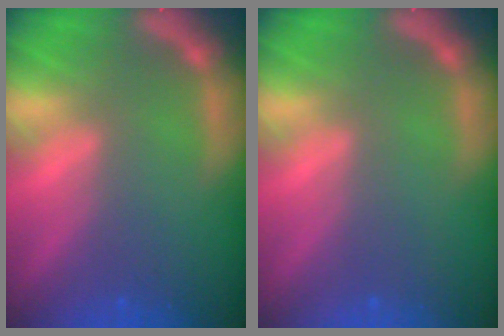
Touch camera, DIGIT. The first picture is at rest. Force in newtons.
{"total": 0.0}